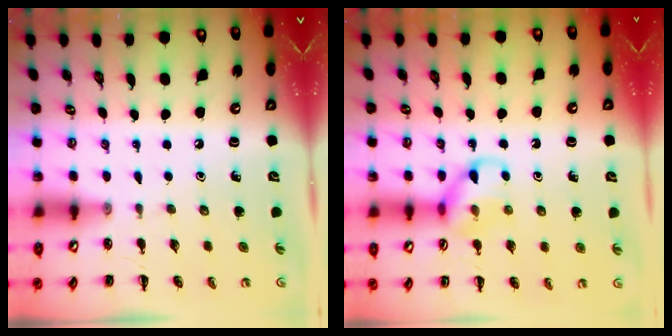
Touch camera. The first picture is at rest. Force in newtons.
{"total": 10.7, "press": 10.7, "slide": 0.9}